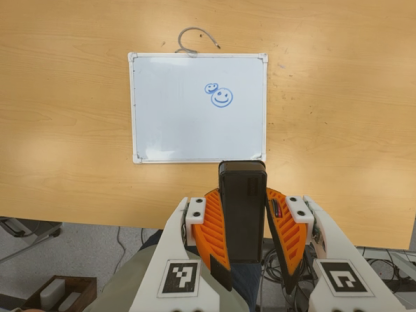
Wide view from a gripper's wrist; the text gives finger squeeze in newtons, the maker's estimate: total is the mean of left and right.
{"total": 9.1, "left": 7.7, "right": 10.4}